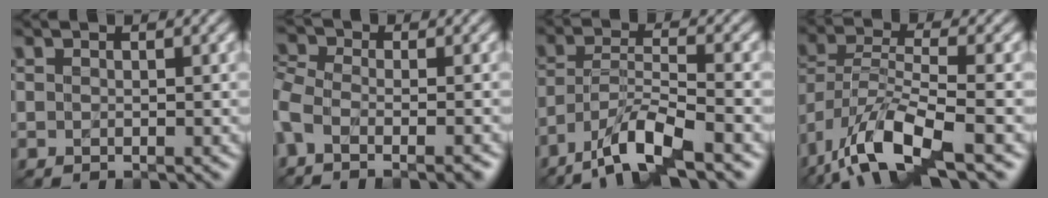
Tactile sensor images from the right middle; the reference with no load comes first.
{"total": 5.4, "force": [-2.9, 2.5, 3.8], "torque": [-0.073, -0.013, -0.047]}
{"total": 6.6, "force": [-4.7, 1.3, 4.5], "torque": [-0.077, 0.003, -0.092]}
{"total": 8.6, "force": [-5.1, 2.8, 6.4], "torque": [-0.128, -0.005, -0.105]}